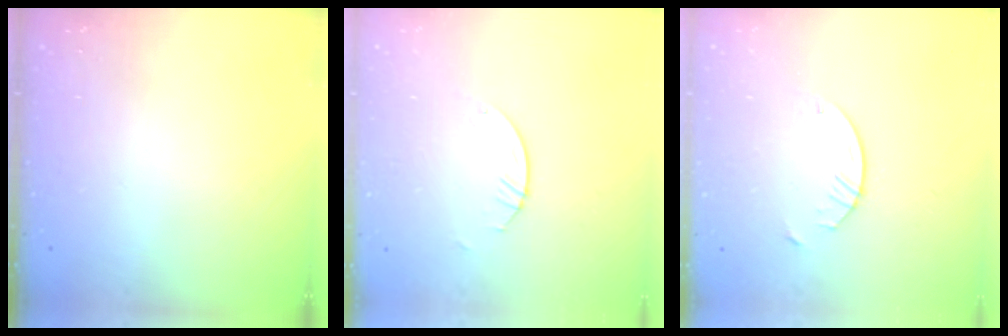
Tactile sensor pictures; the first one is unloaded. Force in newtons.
{"total": 1.1, "press": 1.1, "slide": 0.1}
{"total": 2.9, "press": 2.9, "slide": 0.3}